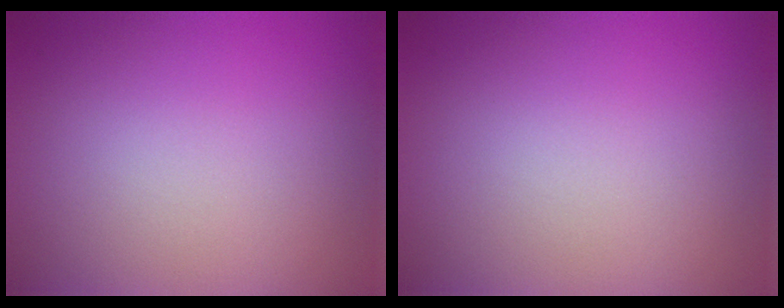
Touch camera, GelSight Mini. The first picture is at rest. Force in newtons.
{"total": 0.0}